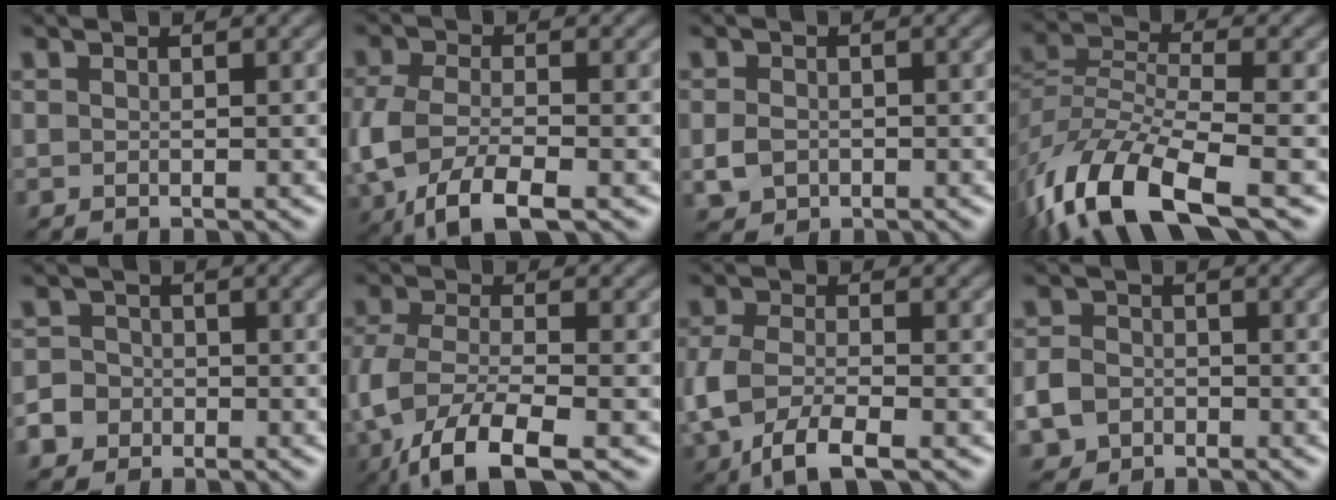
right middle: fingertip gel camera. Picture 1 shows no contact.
{"total": 6.5, "force": [-2.3, 3.1, 5.2], "torque": [-0.120, -0.007, -0.049]}
{"total": 2.1, "force": [-0.4, 1.7, 1.1], "torque": [-0.021, -0.006, -0.011]}
{"total": 11.0, "force": [-6.8, 4.2, 7.5], "torque": [-0.149, -0.013, -0.132]}
{"total": 4.7, "force": [-2.4, 3.9, 1.0], "torque": [-0.010, -0.007, -0.057]}
{"total": 7.8, "force": [-3.6, 3.0, 6.3], "torque": [-0.135, -0.014, -0.073]}
{"total": 5.6, "force": [-1.9, 2.8, 4.4], "torque": [-0.101, -0.005, -0.039]}
{"total": 4.9, "force": [-2.3, 3.9, 1.8], "torque": [-0.025, -0.013, -0.051]}